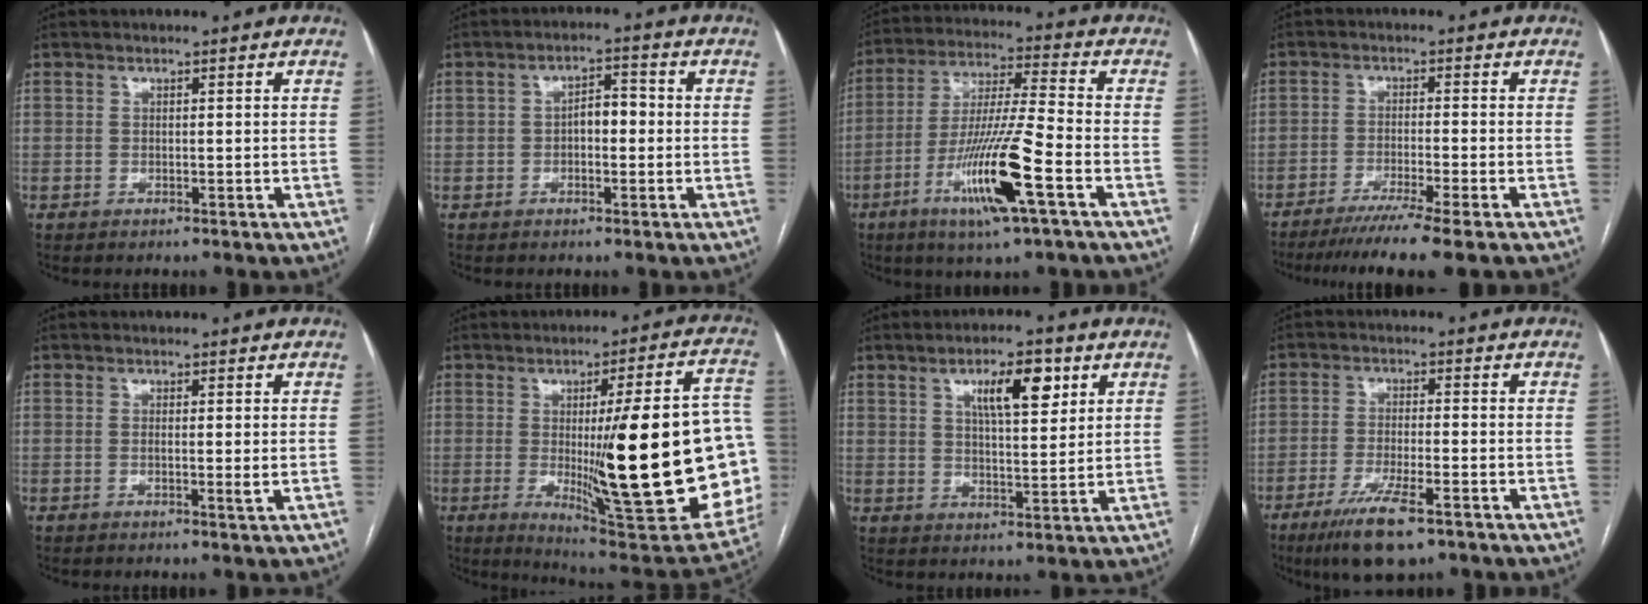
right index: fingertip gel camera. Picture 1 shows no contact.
{"total": 3.9, "force": [-0.4, 1.9, 3.4], "torque": [-0.051, 0.016, -0.009]}
{"total": 14.7, "force": [-6.2, 0.0, 13.3], "torque": [-0.265, -0.018, -0.115]}
{"total": 9.2, "force": [-7.2, -1.5, 5.6], "torque": [-0.070, -0.027, -0.112]}
{"total": 1.5, "force": [-0.1, -0.1, 1.5], "torque": [-0.025, -0.003, -0.003]}
{"total": 30.6, "force": [-2.5, 3.5, 30.2], "torque": [-0.336, -0.010, -0.033]}
{"total": 8.3, "force": [3.8, 2.5, 6.9], "torque": [-0.112, 0.007, 0.064]}
{"total": 9.1, "force": [-5.7, 1.6, 6.9], "torque": [-0.131, -0.020, -0.096]}